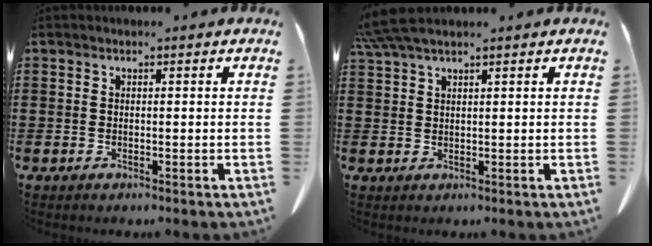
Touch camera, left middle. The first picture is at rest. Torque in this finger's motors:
{"motor_torque": [1.24, 0.68, 0.16, 0.06]}